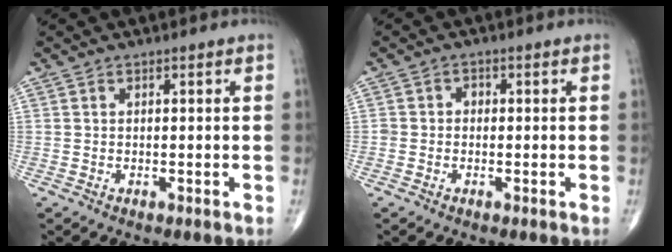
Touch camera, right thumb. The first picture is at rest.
{"total": 1.6, "force": [-0.2, 1.4, 0.7], "torque": [0.003, 0.007, -0.008]}